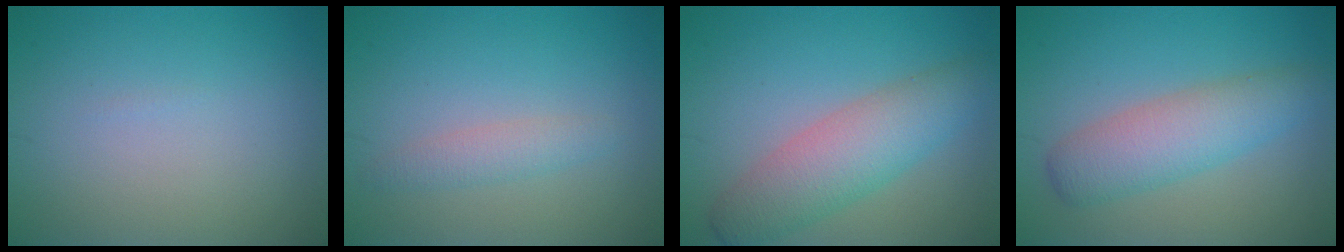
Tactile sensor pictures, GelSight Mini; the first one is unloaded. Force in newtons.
{"total": 1.8, "press": 1.8, "slide": 0.1}
{"total": 5.4, "press": 5.4, "slide": 0.2}
{"total": 4.8, "press": 4.8, "slide": 0.1}